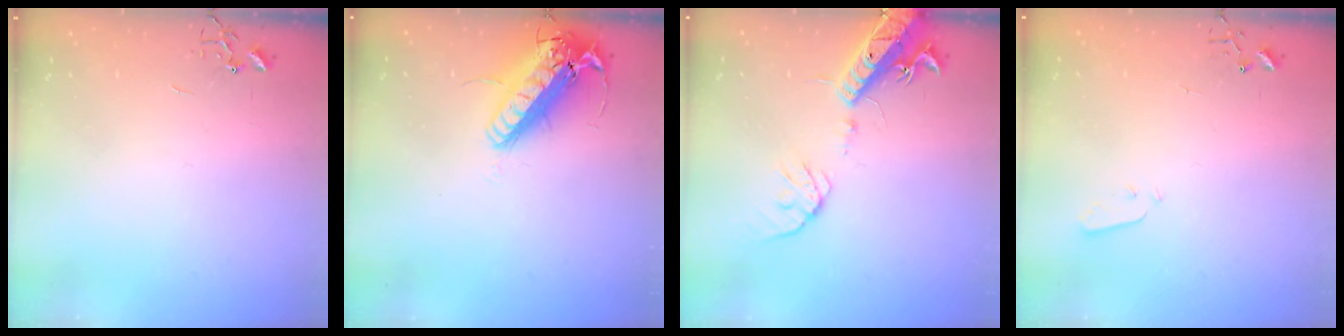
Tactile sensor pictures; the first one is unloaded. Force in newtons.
{"total": 21.1, "press": 20.8, "slide": 3.7}
{"total": 16.0, "press": 15.7, "slide": 3.3}
{"total": 2.5, "press": 2.5, "slide": 0.4}